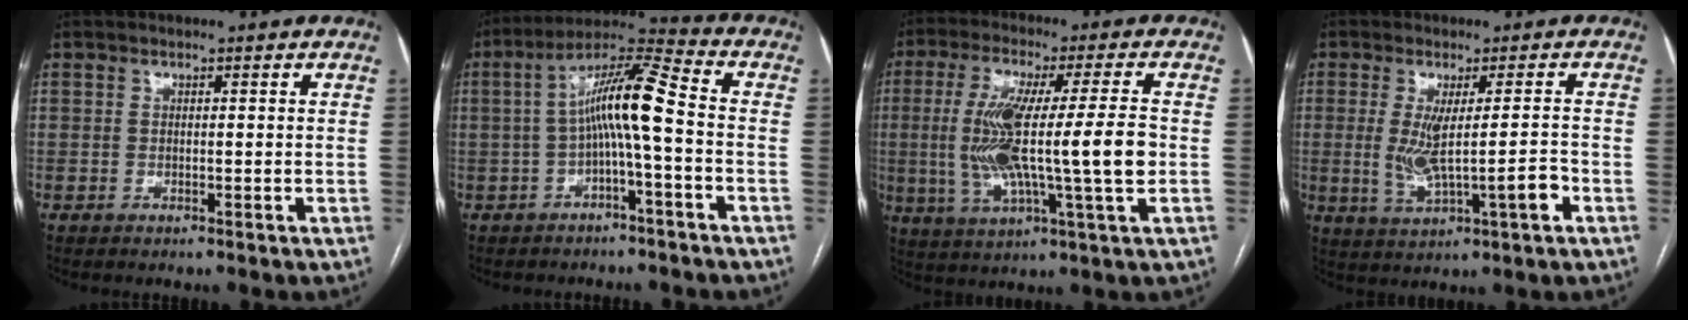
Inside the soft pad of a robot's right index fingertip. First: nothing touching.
{"total": 9.8, "force": [-0.9, 0.3, 9.7], "torque": [-0.174, 0.031, -0.020]}
{"total": 15.4, "force": [-0.5, 0.8, 15.3], "torque": [-0.296, 0.000, -0.009]}
{"total": 7.8, "force": [-1.1, 0.9, 7.6], "torque": [-0.136, -0.004, -0.013]}